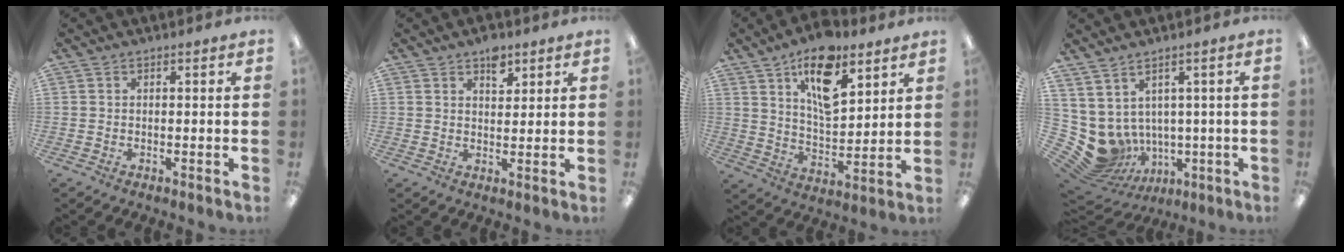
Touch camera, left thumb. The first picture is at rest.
{"total": 5.0, "force": [3.3, 2.7, 2.6], "torque": [-0.016, -0.020, 0.052]}
{"total": 15.7, "force": [9.6, 7.1, 10.3], "torque": [-0.160, -0.038, 0.161]}
{"total": 7.7, "force": [-0.2, 7.3, 2.4], "torque": [-0.088, -0.027, 0.011]}